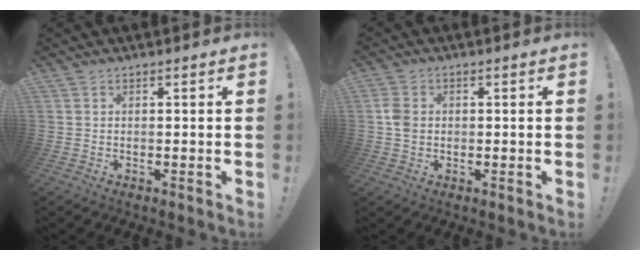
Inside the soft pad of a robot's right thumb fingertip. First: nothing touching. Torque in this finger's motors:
{"motor_torque": [0.05, 0.24, 0.51, -0.31, 0.20]}